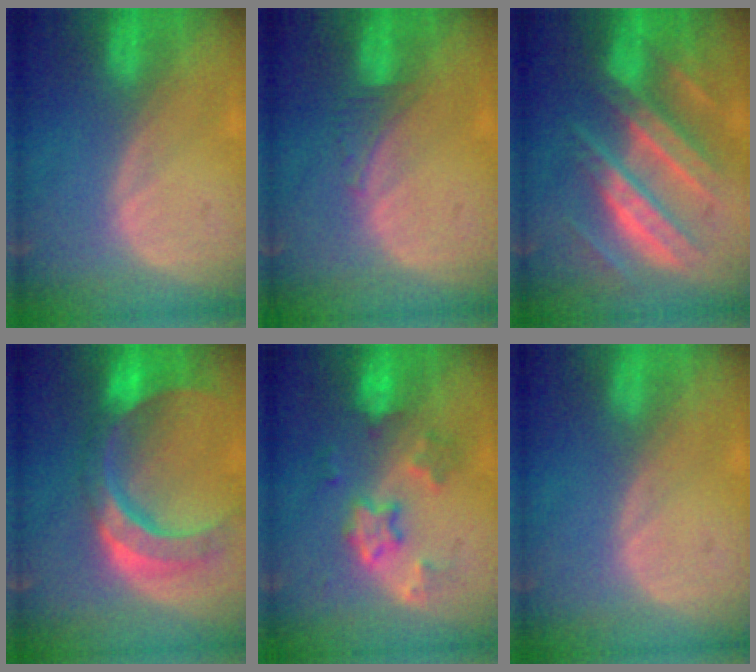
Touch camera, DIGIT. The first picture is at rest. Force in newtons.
{"total": 1.9, "press": 1.8, "slide": 0.7}
{"total": 11.1, "press": 11.0, "slide": 1.0}
{"total": 11.4, "press": 9.6, "slide": 6.0}
{"total": 5.7, "press": 5.7, "slide": 0.4}
{"total": 0.0}